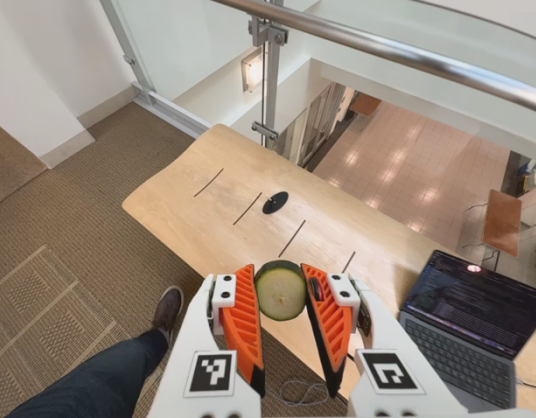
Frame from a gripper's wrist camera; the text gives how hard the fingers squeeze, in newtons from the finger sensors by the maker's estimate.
{"total": 11.5, "left": 11.4, "right": 11.7}